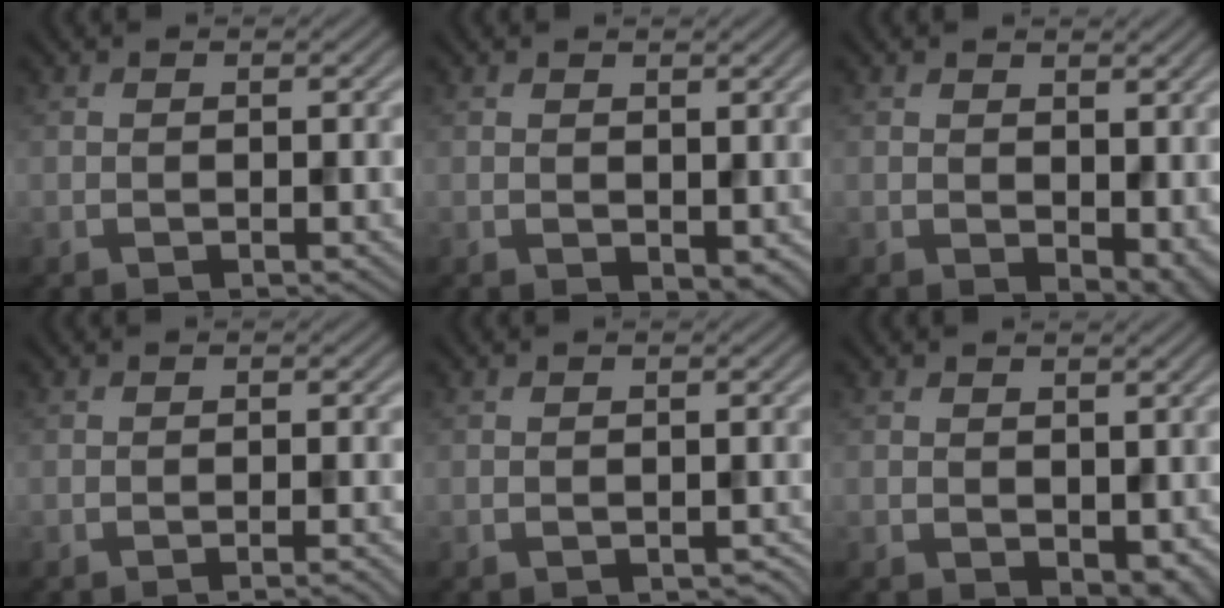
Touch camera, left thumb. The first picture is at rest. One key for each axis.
{"total": 1.5, "fx": 0.5, "fy": 1.0, "fz": 1.0, "tx": -0.017, "ty": -0.007, "tz": 0.013}
{"total": 5.3, "fx": -0.1, "fy": 3.5, "fz": 4.0, "tx": -0.060, "ty": -0.023, "tz": 0.014}
{"total": 1.5, "fx": -0.7, "fy": 0.3, "fz": 1.2, "tx": -0.005, "ty": 0.000, "tz": -0.019}
{"total": 0.6, "fx": -0.4, "fy": 0.4, "fz": 0.2, "tx": -0.004, "ty": -0.009, "tz": -0.005}
{"total": 2.6, "fx": 0.4, "fy": 1.7, "fz": 1.9, "tx": -0.033, "ty": -0.010, "tz": 0.014}